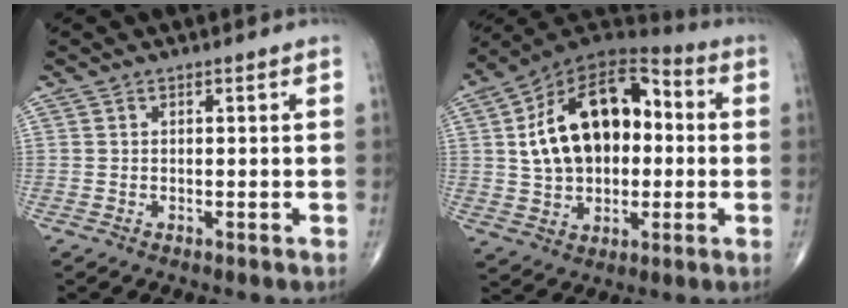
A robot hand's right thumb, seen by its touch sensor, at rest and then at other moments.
{"total": 20.6, "force": [1.5, 13.7, 15.3], "torque": [-0.219, 0.036, 0.022]}